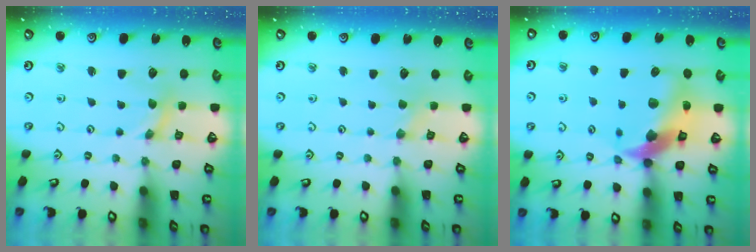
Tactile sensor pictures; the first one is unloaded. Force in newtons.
{"total": 1.1, "press": 1.0, "slide": 0.2}
{"total": 15.6, "press": 15.4, "slide": 2.1}